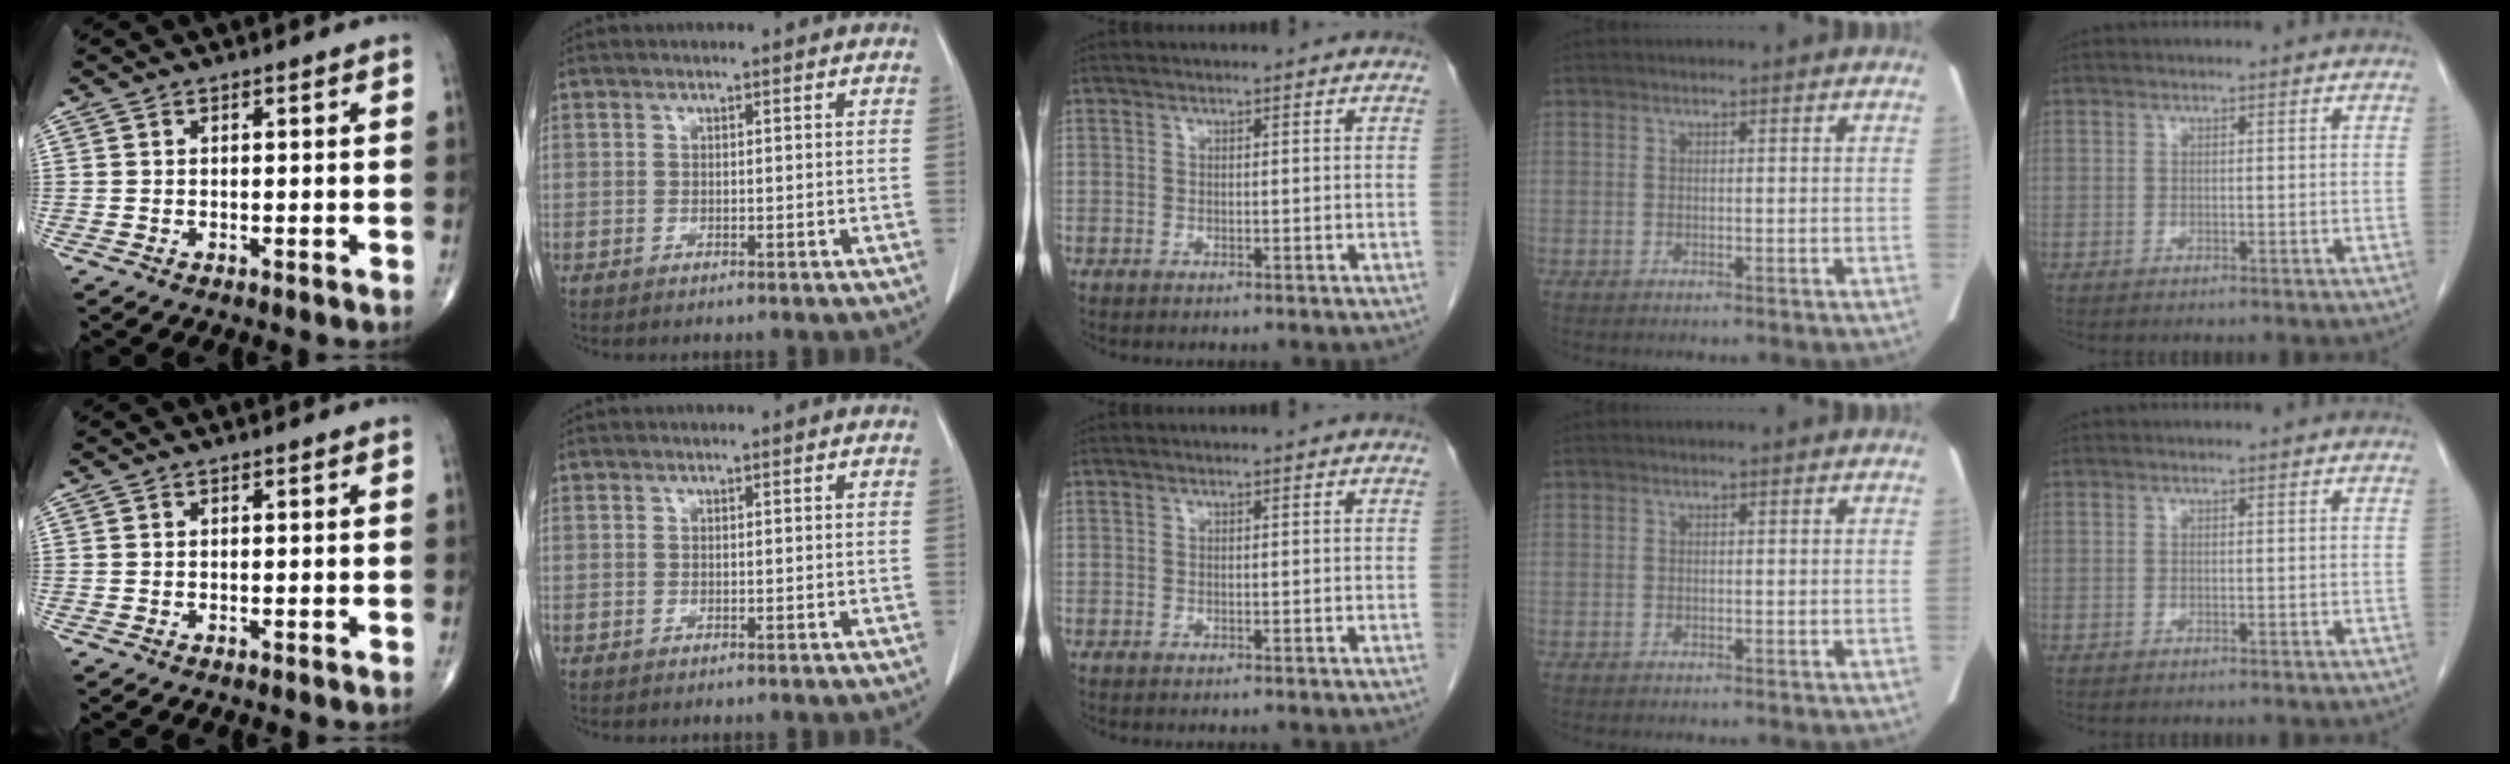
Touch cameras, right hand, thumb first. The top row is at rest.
{}